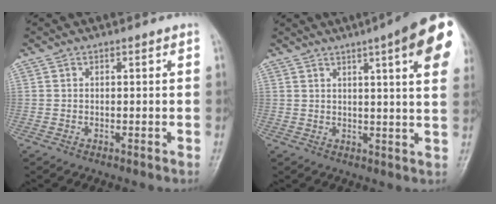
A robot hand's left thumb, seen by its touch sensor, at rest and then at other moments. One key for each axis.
{"total": 16.7, "fx": 7.7, "fy": 2.9, "fz": 14.6, "tx": -0.176, "ty": -0.013, "tz": 0.086}